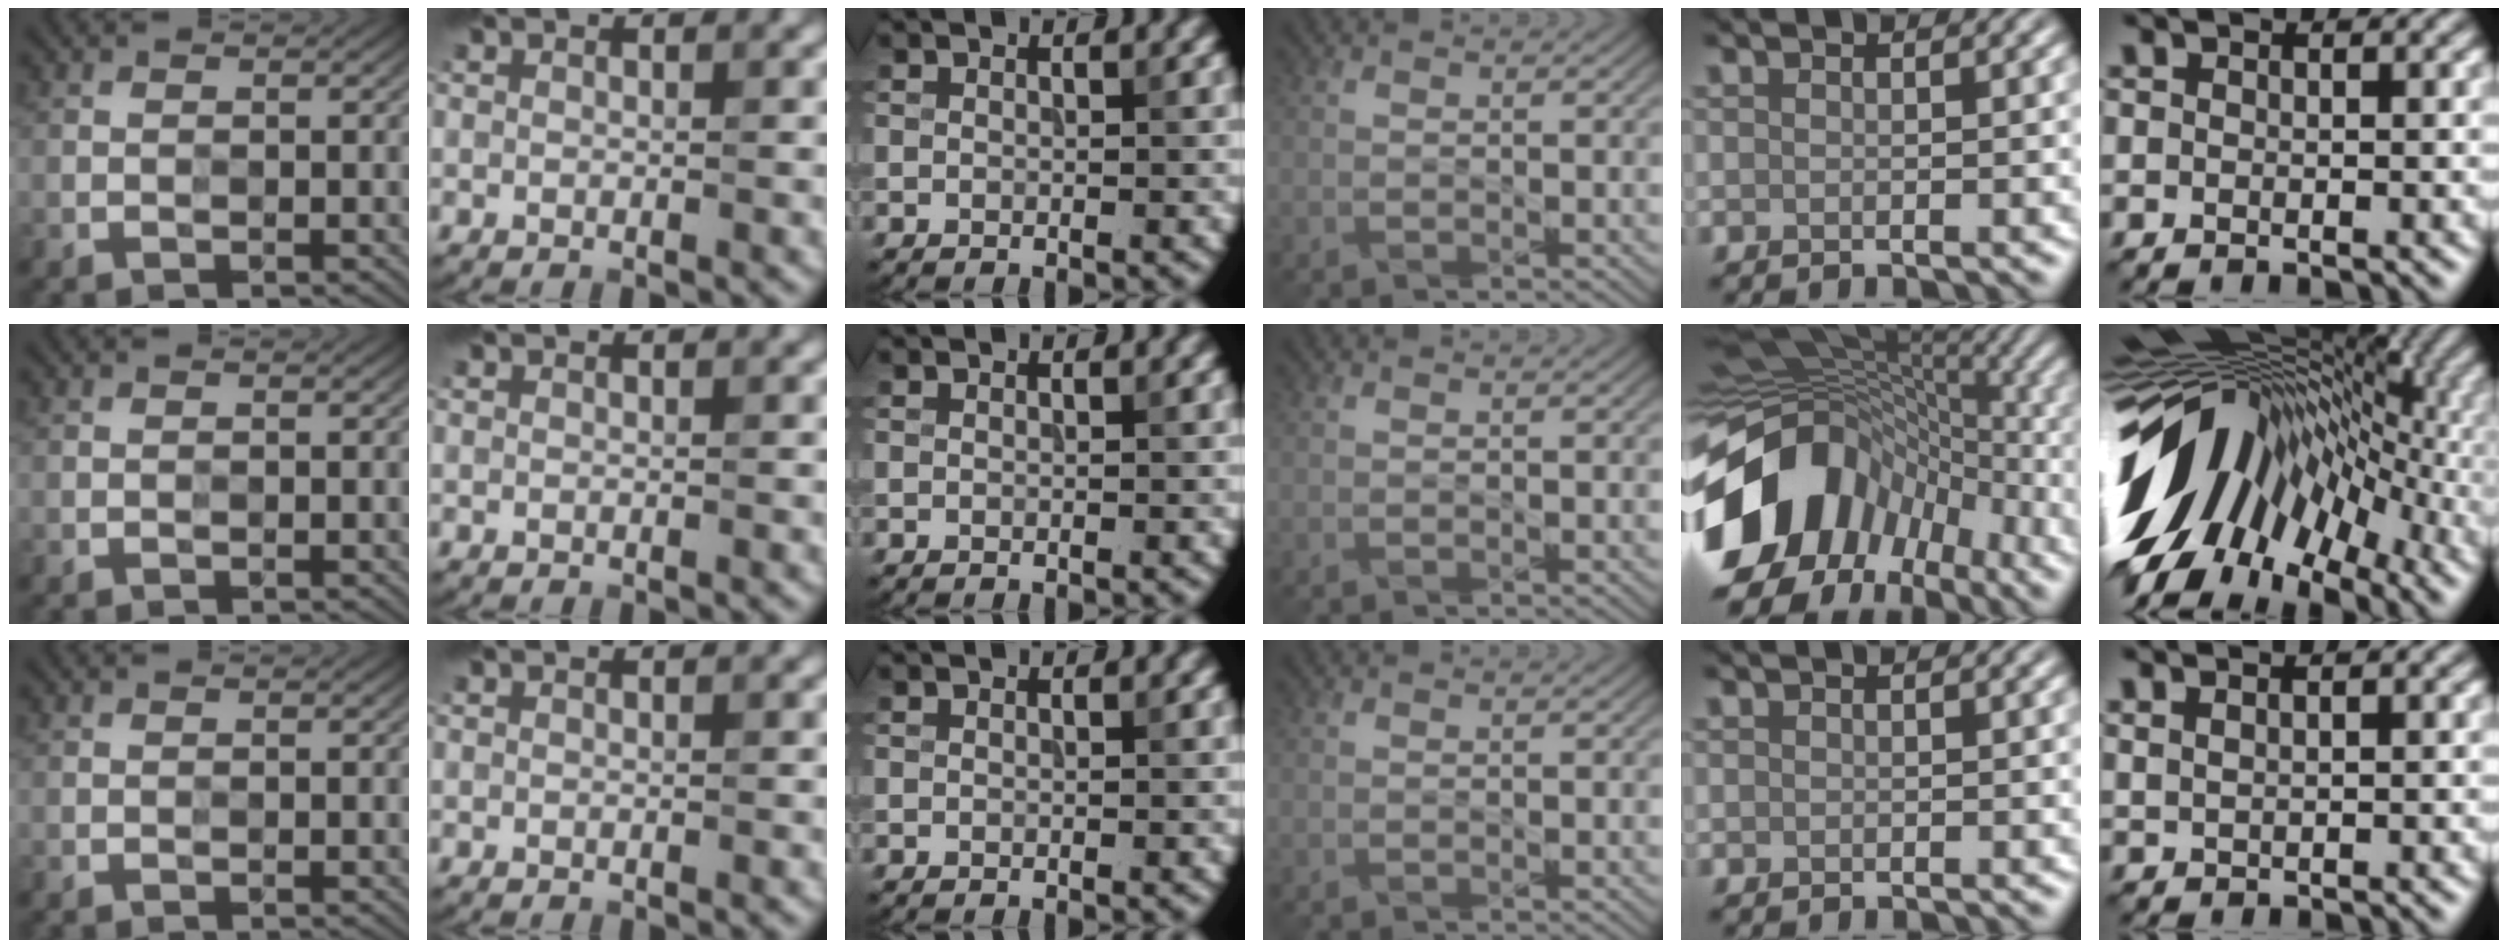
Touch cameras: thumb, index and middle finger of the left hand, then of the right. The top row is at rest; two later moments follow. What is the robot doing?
{"motion": "press", "object": "sticky note"}